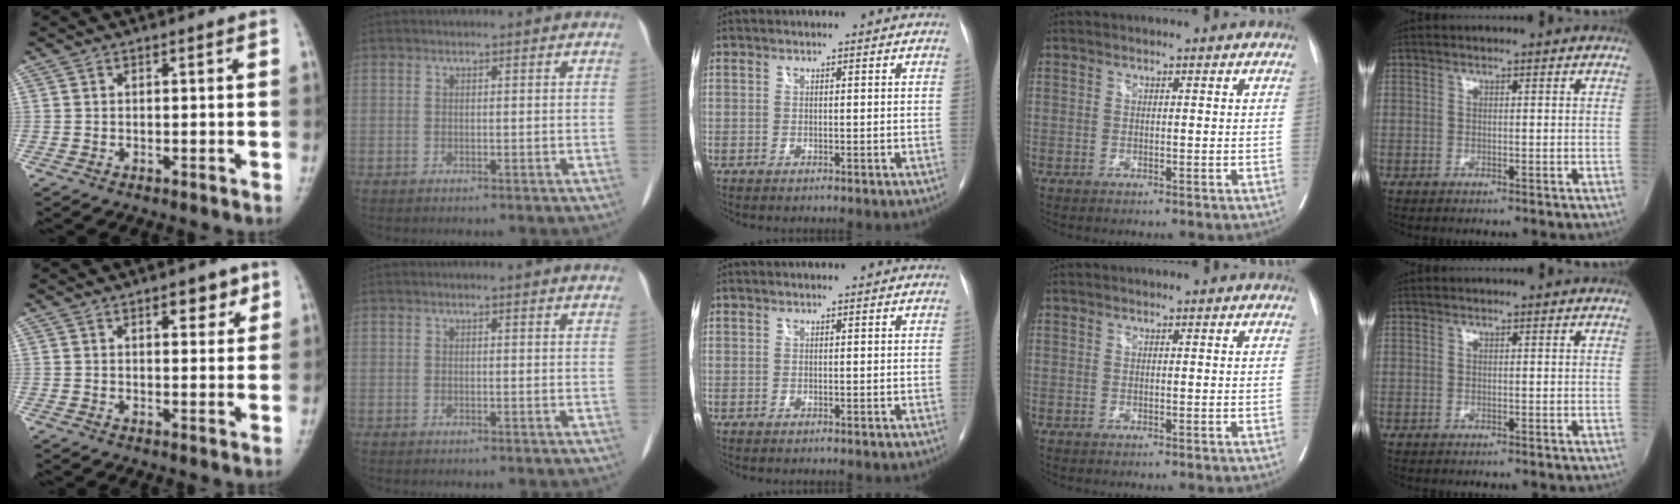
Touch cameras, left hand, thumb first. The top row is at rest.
{"thumb": {"total": 4.7, "force": [2.6, 2.2, 3.3], "torque": [-0.021, -0.009, 0.032]}, "index": {"total": 3.3, "force": [3.2, 0.2, 0.8], "torque": [-0.016, 0.001, 0.019]}}